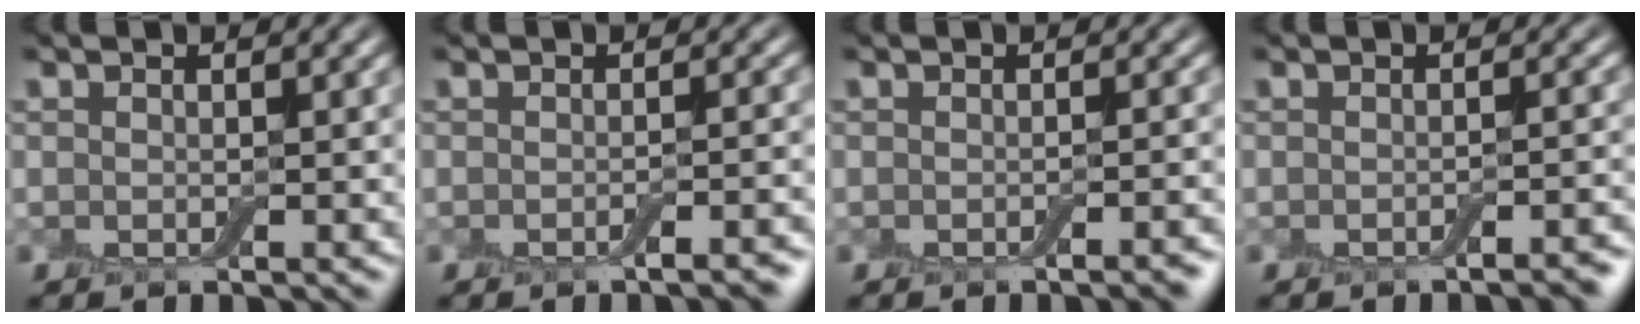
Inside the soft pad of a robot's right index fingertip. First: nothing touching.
{"total": 2.2, "force": [-1.2, 0.6, 1.8], "torque": [-0.017, 0.002, -0.021]}
{"total": 1.9, "force": [-1.0, 0.5, 1.5], "torque": [-0.011, 0.002, -0.015]}
{"total": 2.0, "force": [-1.3, 0.4, 1.4], "torque": [-0.012, 0.002, -0.021]}